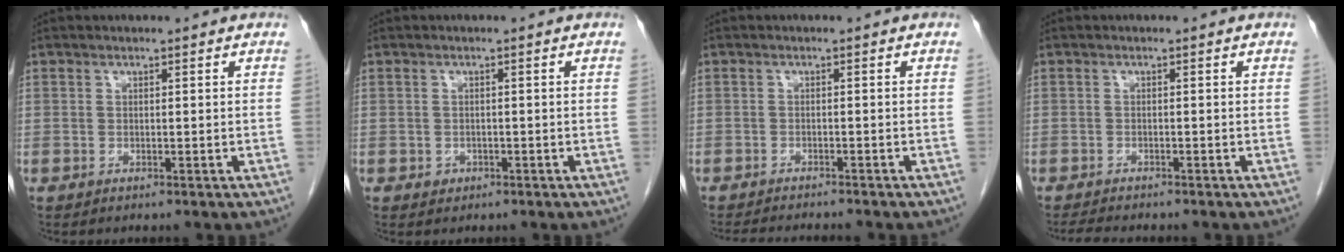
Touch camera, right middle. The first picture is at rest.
{"total": 1.1, "force": [-0.5, 1.0, 0.3], "torque": [-0.002, 0.004, -0.002]}
{"total": 8.2, "force": [-7.5, 0.9, 3.4], "torque": [-0.039, -0.011, -0.099]}
{"total": 3.6, "force": [-3.3, 0.3, 1.4], "torque": [-0.027, -0.013, -0.050]}